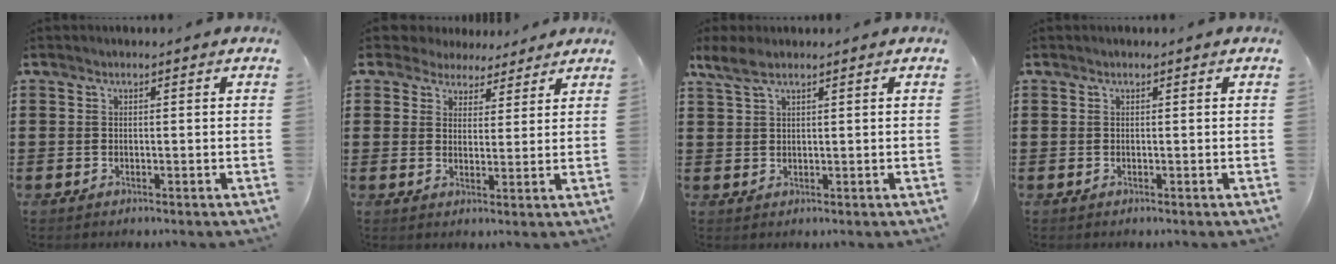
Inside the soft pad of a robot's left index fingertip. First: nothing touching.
{"total": 4.0, "force": [3.4, 1.9, 0.2], "torque": [-0.023, -0.001, 0.064]}
{"total": 3.0, "force": [1.8, 0.9, 2.2], "torque": [-0.055, 0.000, 0.031]}
{"total": 0.0}